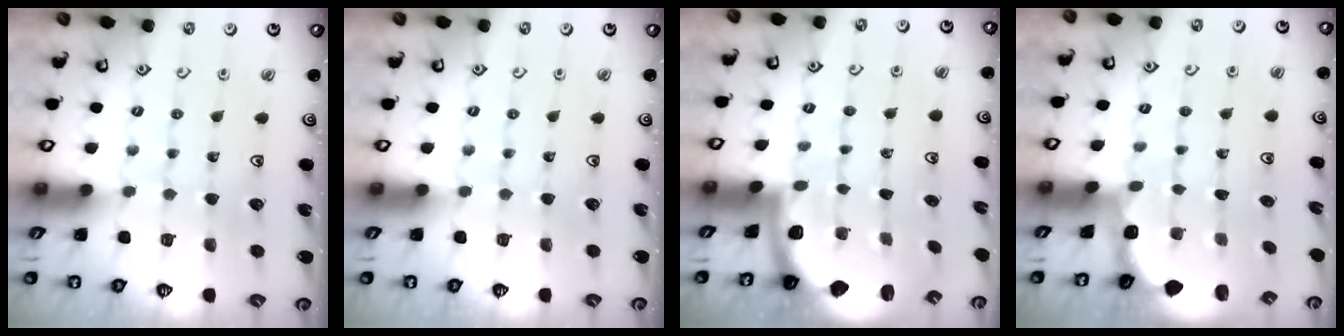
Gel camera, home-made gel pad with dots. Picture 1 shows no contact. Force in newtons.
{"total": 0.0}
{"total": 2.0, "press": 2.0, "slide": 0.5}
{"total": 1.9, "press": 1.8, "slide": 0.7}